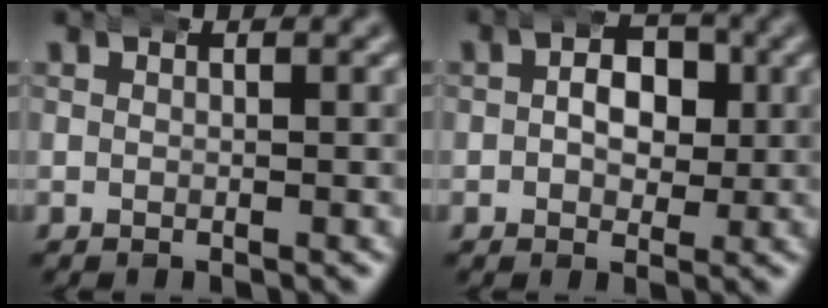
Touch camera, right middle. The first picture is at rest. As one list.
[{"total": 4.1, "force": [0.3, 3.0, 2.9], "torque": [-0.028, 0.002, -0.001]}]